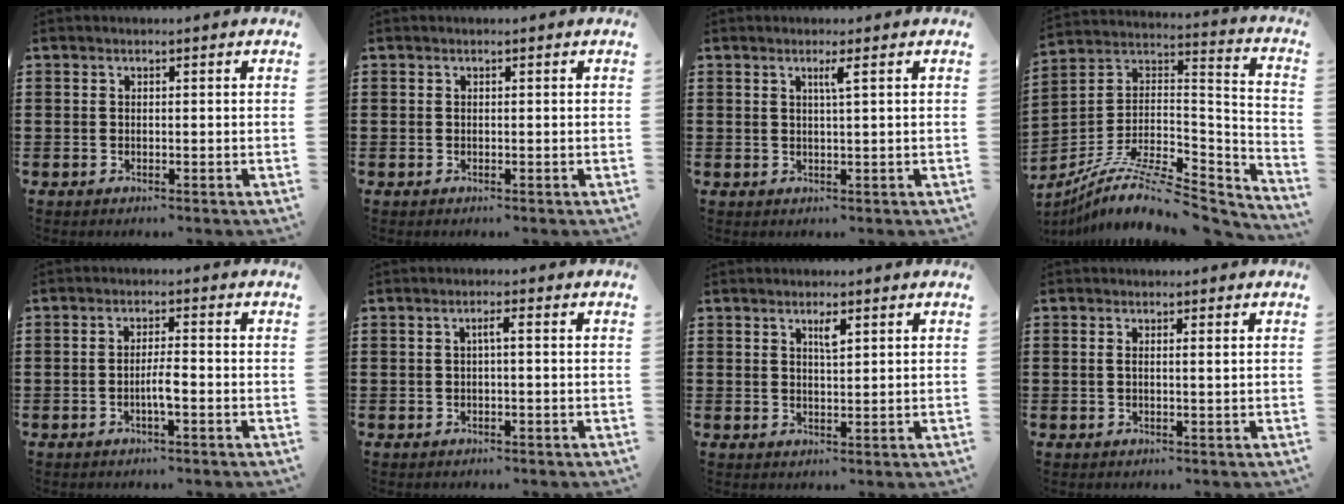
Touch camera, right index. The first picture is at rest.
{"total": 0.0}
{"total": 1.7, "force": [0.7, -0.4, 1.5], "torque": [-0.028, -0.004, 0.009]}
{"total": 11.6, "force": [-8.9, 3.0, 6.9], "torque": [-0.126, 0.010, -0.168]}
{"total": 3.0, "force": [-1.1, 0.2, 2.8], "torque": [-0.050, -0.001, -0.020]}
{"total": 1.7, "force": [-0.2, 0.0, 1.7], "torque": [-0.032, 0.000, -0.005]}
{"total": 2.2, "force": [1.1, 0.5, 1.8], "torque": [-0.022, -0.003, 0.014]}
{"total": 1.0, "force": [0.2, 0.0, 1.0], "torque": [-0.021, 0.000, 0.003]}